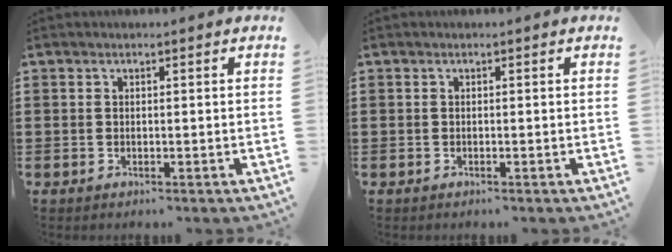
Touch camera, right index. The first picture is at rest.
{"total": 0.0}